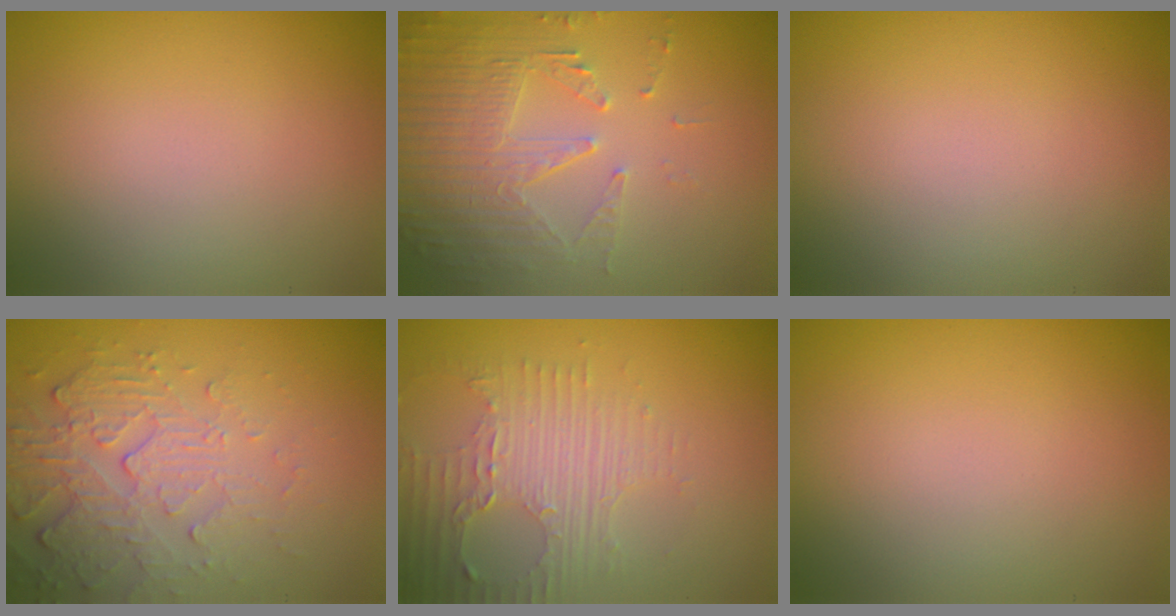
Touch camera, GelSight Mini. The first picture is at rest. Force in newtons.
{"total": 5.5, "press": 3.7, "slide": 4.0}
{"total": 0.0}
{"total": 5.6, "press": 3.7, "slide": 4.2}
{"total": 4.7, "press": 3.2, "slide": 3.4}
{"total": 0.0}